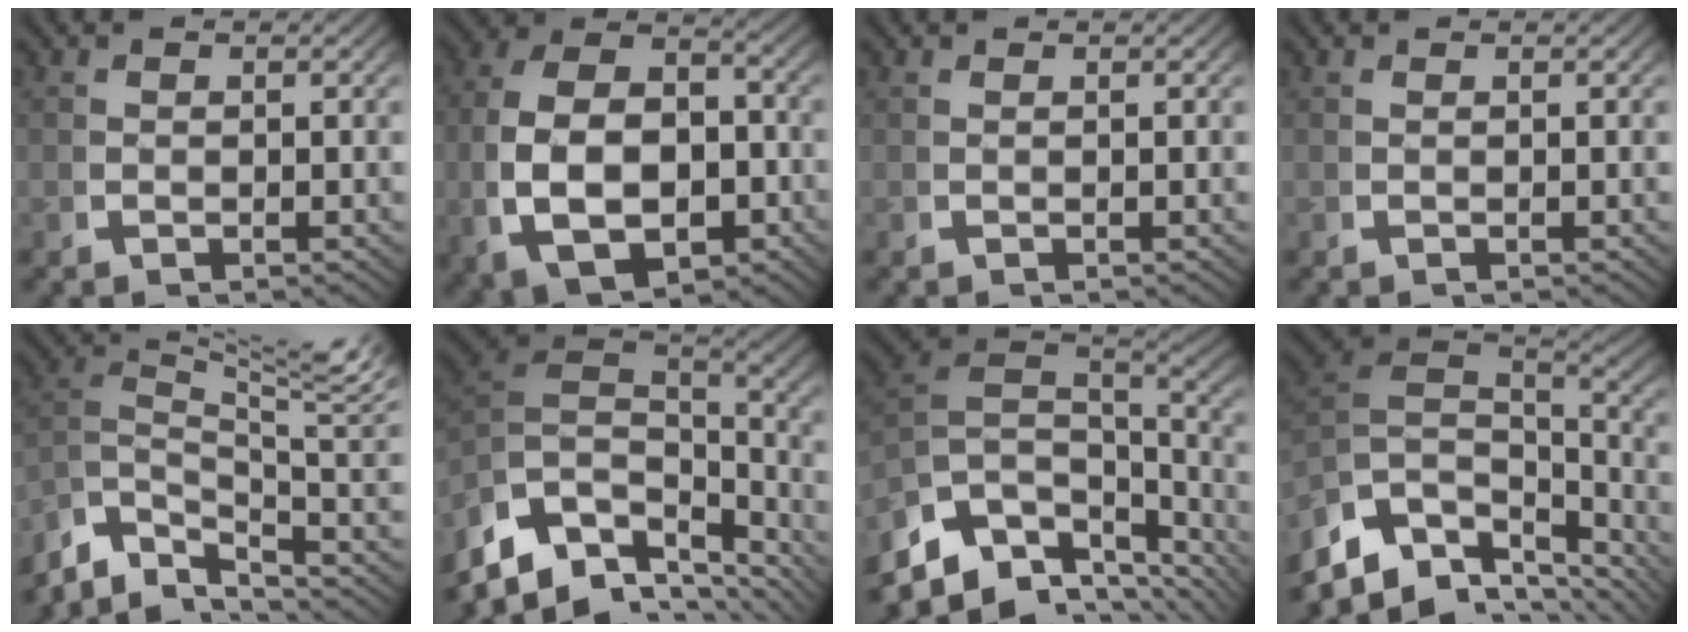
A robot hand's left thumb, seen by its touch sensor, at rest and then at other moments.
{"total": 12.8, "force": [-1.5, 8.5, 9.5], "torque": [-0.205, -0.049, 0.007]}
{"total": 0.6, "force": [0.1, -0.6, -0.1], "torque": [0.002, 0.003, 0.004]}
{"total": 0.0}
{"total": 7.5, "force": [0.5, 3.4, 6.7], "torque": [-0.120, -0.007, 0.003]}
{"total": 11.6, "force": [-2.5, 7.2, 8.7], "torque": [-0.186, -0.036, -0.005]}
{"total": 11.4, "force": [-3.4, 7.1, 8.3], "torque": [-0.201, -0.041, -0.021]}
{"total": 10.4, "force": [-2.6, 6.6, 7.7], "torque": [-0.183, -0.041, -0.009]}